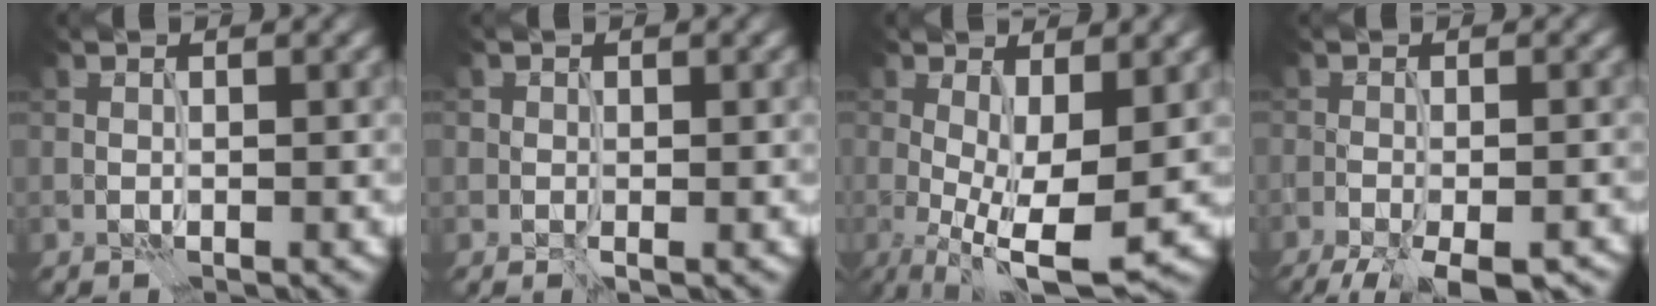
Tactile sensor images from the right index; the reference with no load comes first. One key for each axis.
{"total": 0.5, "fx": 0.1, "fy": 0.5, "fz": 0.1, "tx": 0.002, "ty": -0.001, "tz": 0.000}
{"total": 8.2, "fx": -1.3, "fy": 2.6, "fz": 7.7, "tx": -0.134, "ty": -0.010, "tz": -0.021}
{"total": 8.4, "fx": -6.0, "fy": 2.9, "fz": 5.1, "tx": -0.076, "ty": -0.030, "tz": -0.076}